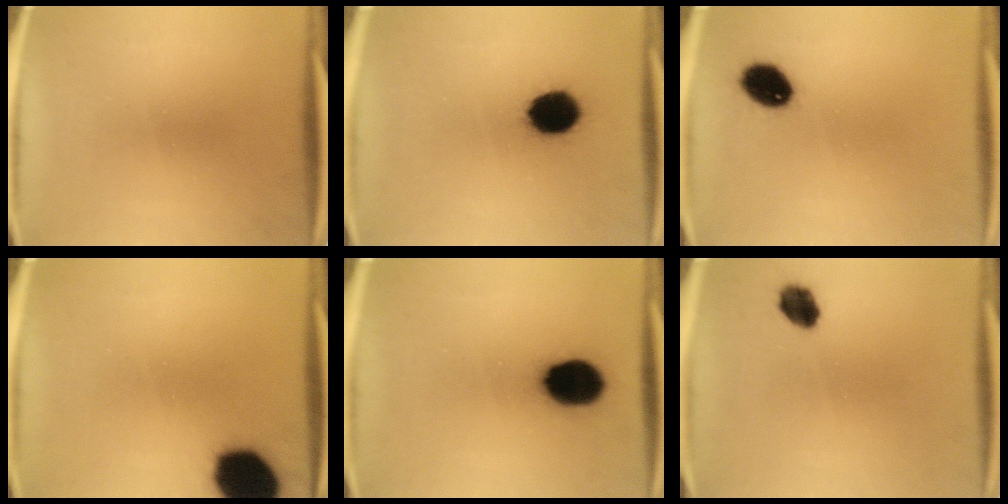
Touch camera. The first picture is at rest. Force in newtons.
{"total": 11.4}
{"total": 8.1}
{"total": 16.5}
{"total": 13.4}
{"total": 5.6}